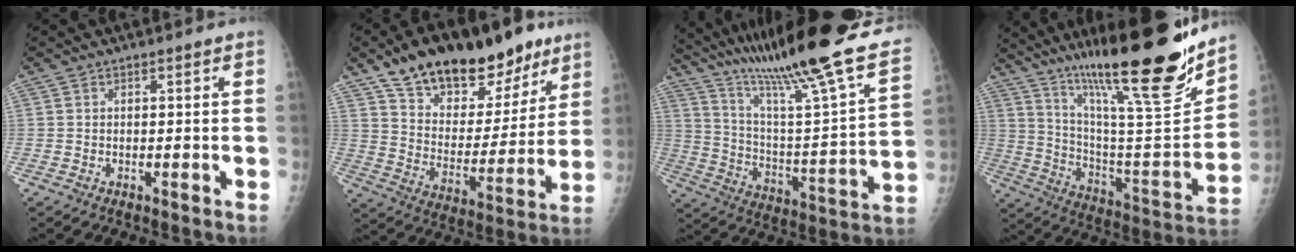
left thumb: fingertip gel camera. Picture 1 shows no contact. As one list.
[{"total": 25.7, "force": [17.3, 12.6, 14.3], "torque": [-0.183, -0.050, 0.277]}, {"total": 32.6, "force": [22.6, 4.7, 23.0], "torque": [-0.362, -0.054, 0.349]}, {"total": 29.4, "force": [21.2, 4.0, 19.9], "torque": [-0.294, -0.093, 0.346]}]